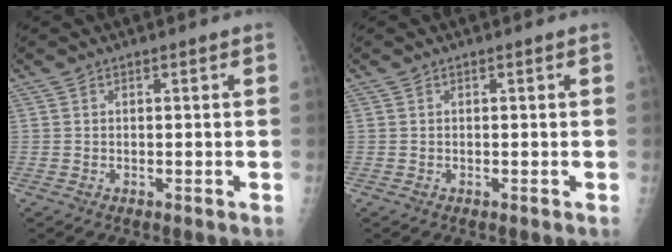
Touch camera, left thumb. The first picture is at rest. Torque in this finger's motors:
{"motor_torque": [0.22, 0.48, -0.12, -0.09, 0.04]}